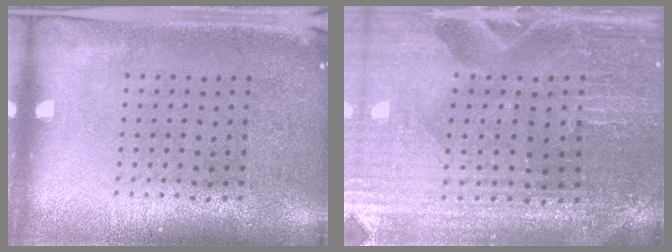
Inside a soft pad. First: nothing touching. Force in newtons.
{"total": 1.5, "press": 1.4, "slide": 0.2}